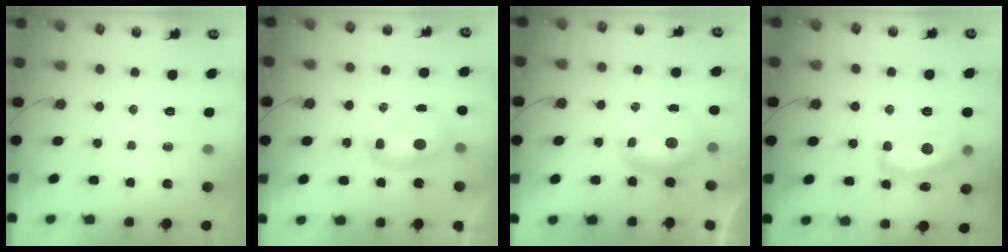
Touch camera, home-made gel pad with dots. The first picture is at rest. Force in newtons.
{"total": 2.7, "press": 2.7, "slide": 0.1}
{"total": 0.0}
{"total": 8.5, "press": 8.5, "slide": 0.6}